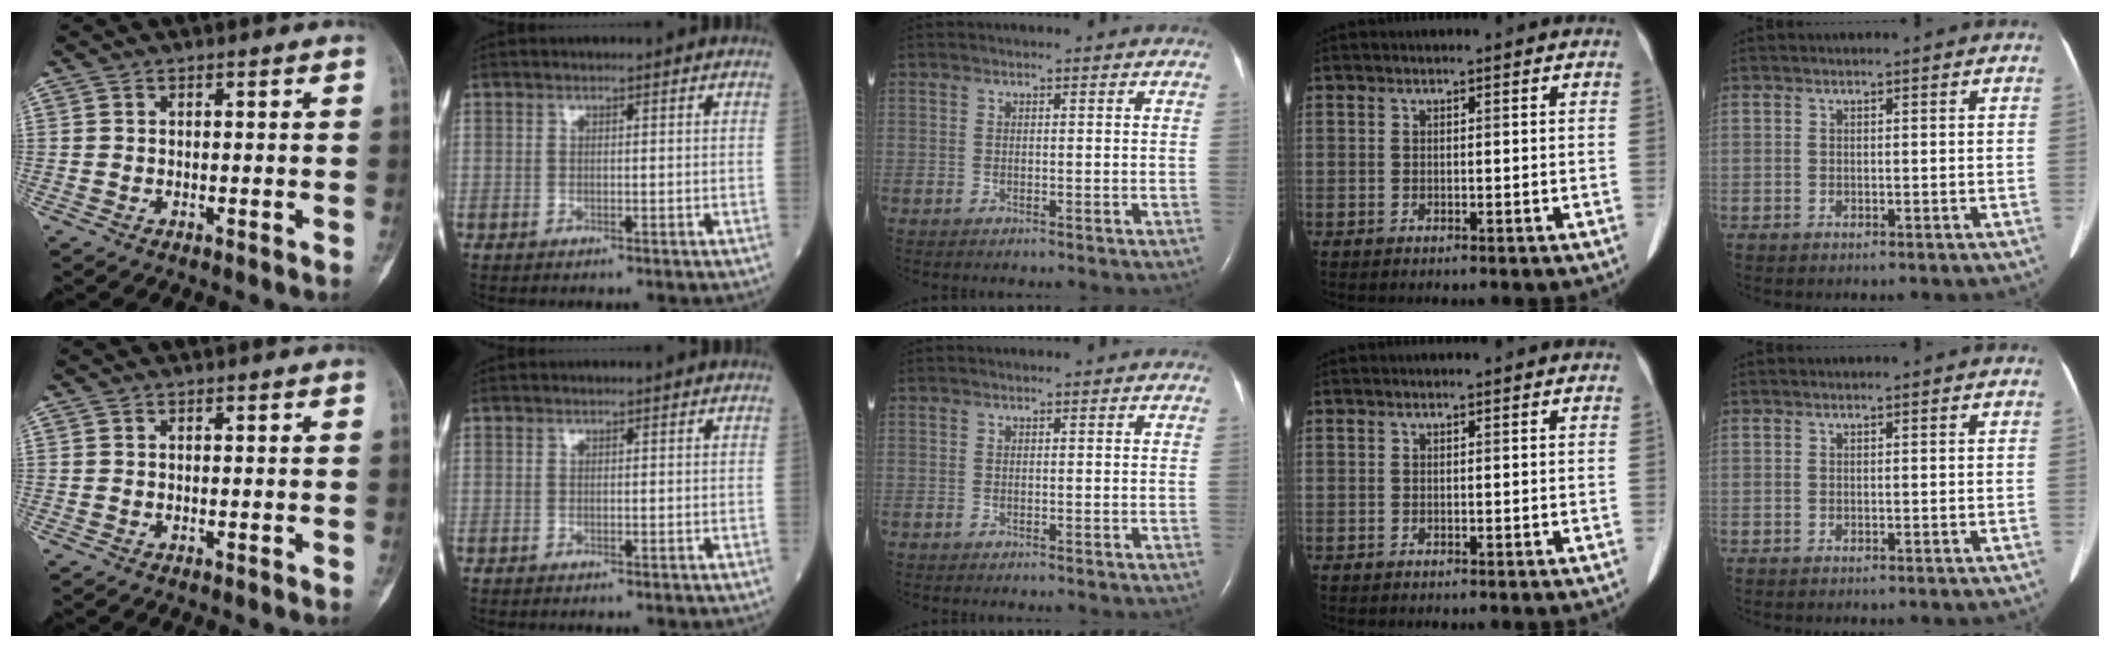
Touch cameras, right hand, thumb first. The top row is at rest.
{}